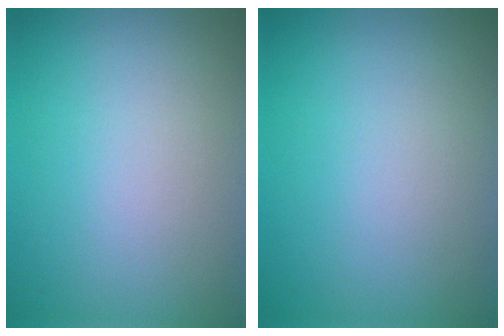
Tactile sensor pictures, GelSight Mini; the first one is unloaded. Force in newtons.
{"total": 0.0}